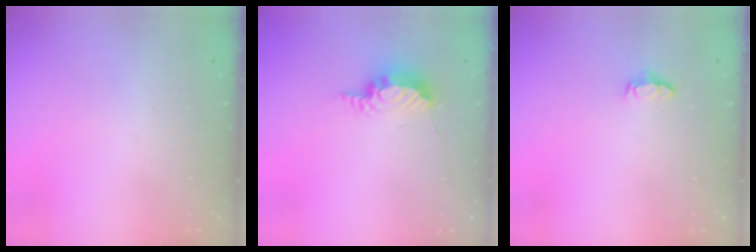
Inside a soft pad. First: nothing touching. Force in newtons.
{"total": 8.4, "press": 8.3, "slide": 1.4}
{"total": 3.9, "press": 3.9, "slide": 0.5}